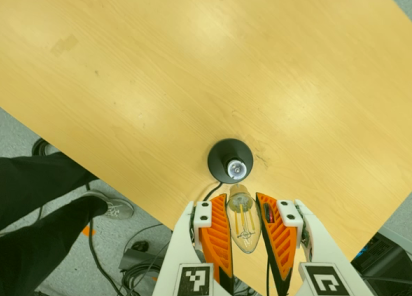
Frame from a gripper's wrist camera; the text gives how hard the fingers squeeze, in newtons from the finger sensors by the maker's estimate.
{"total": 17.9, "left": 18.7, "right": 17.2}